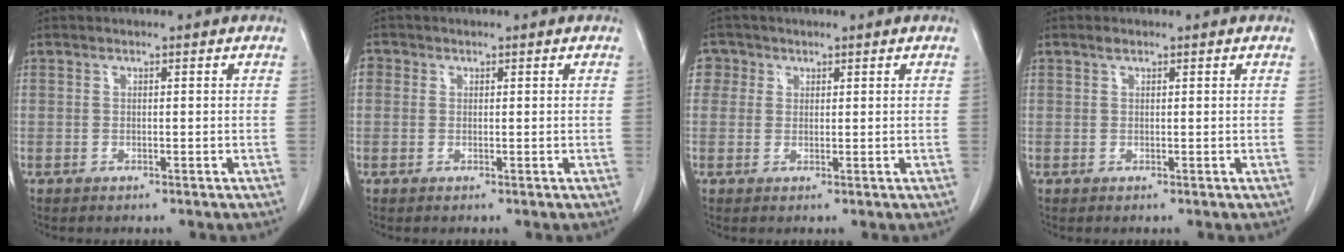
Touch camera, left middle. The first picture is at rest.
{"total": 1.6, "force": [0.4, 1.4, 0.5], "torque": [-0.002, 0.008, 0.005]}
{"total": 2.5, "force": [1.1, 2.3, 0.1], "torque": [0.013, 0.007, 0.012]}
{"total": 0.6, "force": [0.5, 0.2, 0.3], "torque": [-0.009, 0.001, 0.010]}